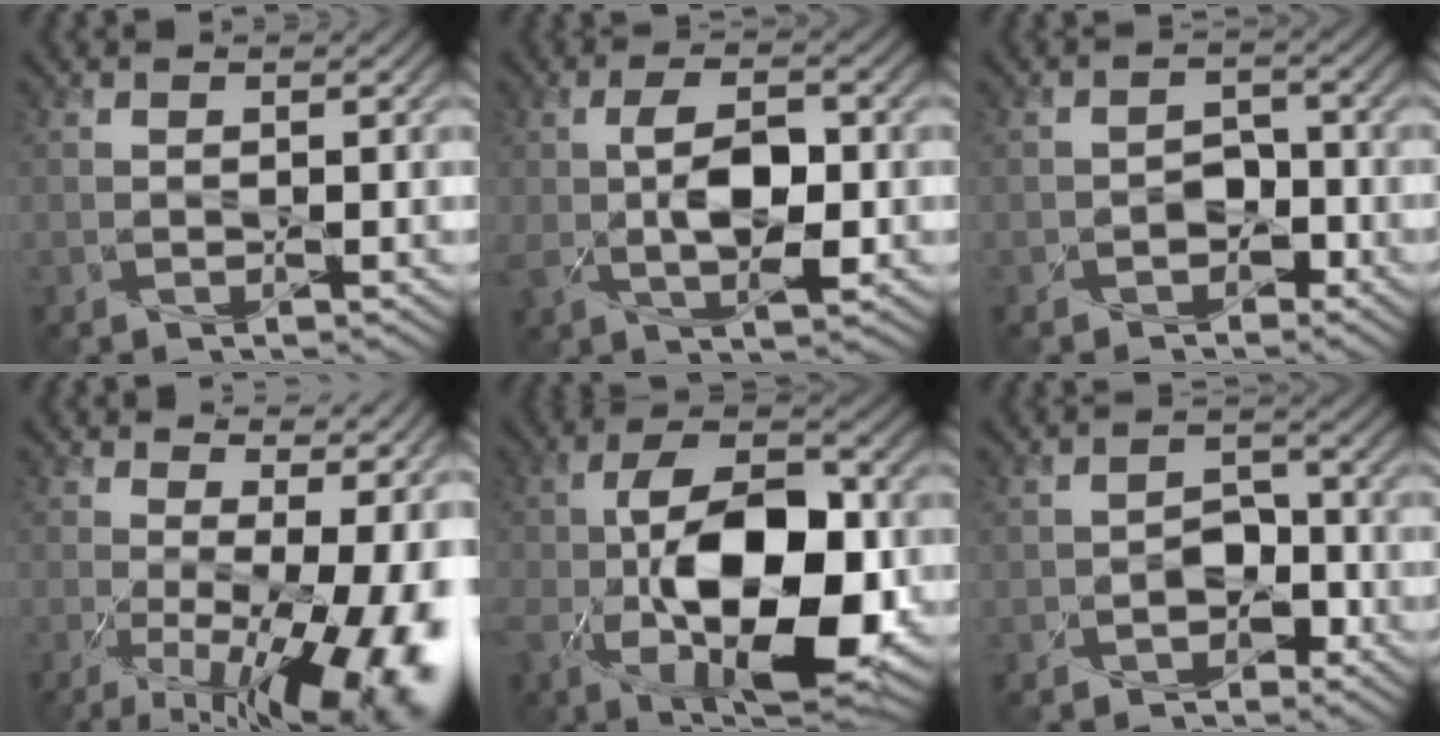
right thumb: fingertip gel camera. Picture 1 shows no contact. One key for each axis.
{"total": 7.3, "fx": -0.5, "fy": 3.6, "fz": 6.4, "tx": -0.130, "ty": 0.003, "tz": -0.007}
{"total": 2.7, "fx": -1.6, "fy": 2.0, "fz": 1.0, "tx": -0.005, "ty": 0.005, "tz": -0.028}
{"total": 15.9, "fx": -2.5, "fy": 6.9, "fz": 14.1, "tx": -0.185, "ty": -0.033, "tz": -0.013}
{"total": 16.0, "fx": -3.2, "fy": 8.4, "fz": 13.3, "tx": -0.238, "ty": -0.012, "tz": -0.056}
{"total": 3.6, "fx": -2.1, "fy": 2.4, "fz": 1.6, "tx": -0.008, "ty": 0.008, "tz": -0.039}